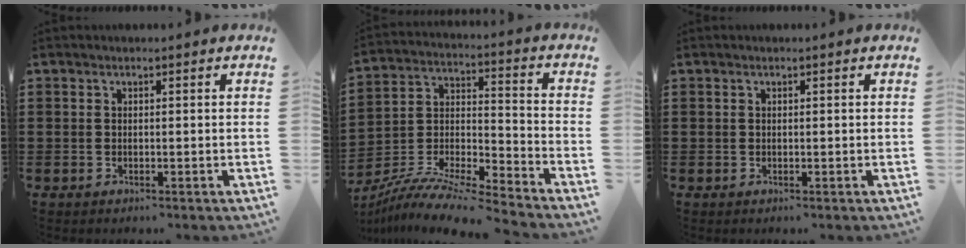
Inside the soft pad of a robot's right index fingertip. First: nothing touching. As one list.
[{"total": 9.1, "force": [-8.6, 0.3, 2.9], "torque": [-0.057, 0.002, -0.177]}, {"total": 0.0}]